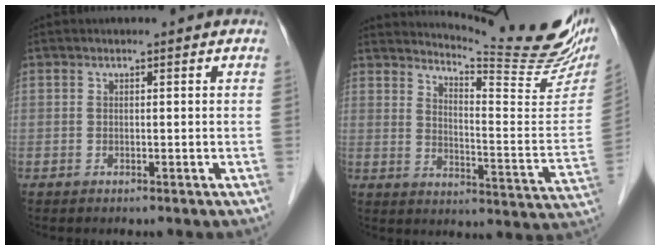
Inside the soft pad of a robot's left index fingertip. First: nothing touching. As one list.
[{"total": 20.9, "force": [18.8, 0.8, 9.1], "torque": [-0.135, -0.098, 0.232]}]